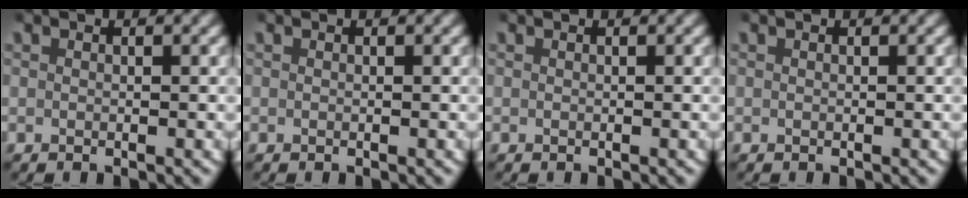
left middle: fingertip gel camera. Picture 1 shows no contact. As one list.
[{"total": 0.0}, {"total": 0.0}, {"total": 0.0}]